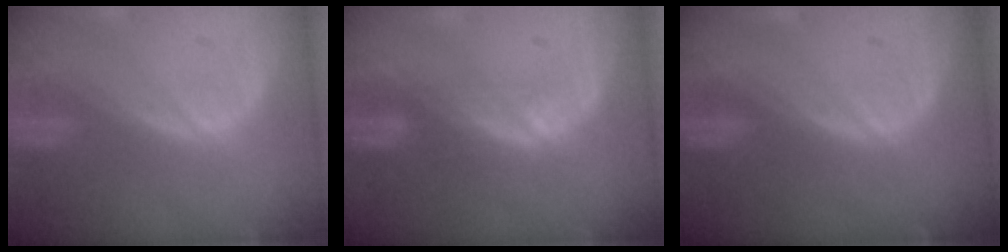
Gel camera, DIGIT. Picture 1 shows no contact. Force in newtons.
{"total": 2.9, "press": 2.4, "slide": 1.7}
{"total": 0.0}